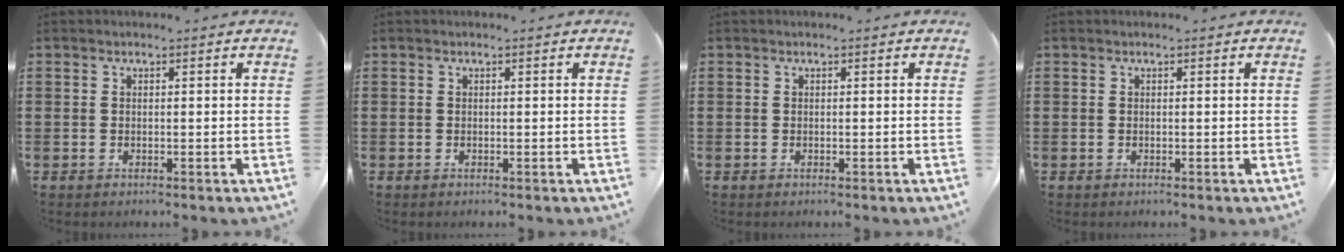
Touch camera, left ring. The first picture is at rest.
{"total": 0.0}
{"total": 0.0}
{"total": 0.0}